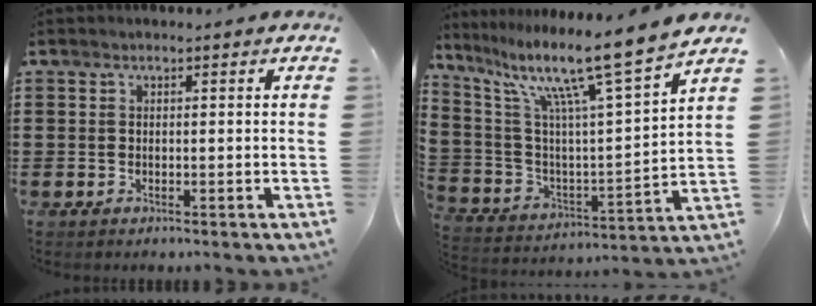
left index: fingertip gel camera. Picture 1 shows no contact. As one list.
[{"total": 12.2, "force": [9.1, 0.2, 8.1], "torque": [-0.181, -0.061, 0.139]}]